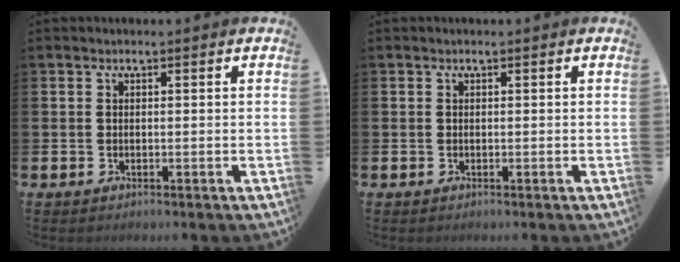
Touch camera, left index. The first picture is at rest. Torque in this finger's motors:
{"motor_torque": [-0.05, 0.05, 0.00, 0.00]}